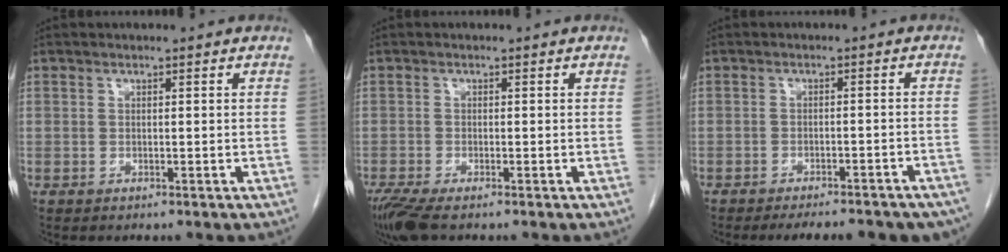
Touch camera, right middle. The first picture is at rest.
{"total": 4.1, "force": [-3.0, 0.6, 2.7], "torque": [-0.058, -0.013, -0.058]}
{"total": 14.4, "force": [-12.7, 3.7, 5.8], "torque": [-0.061, 0.005, -0.140]}